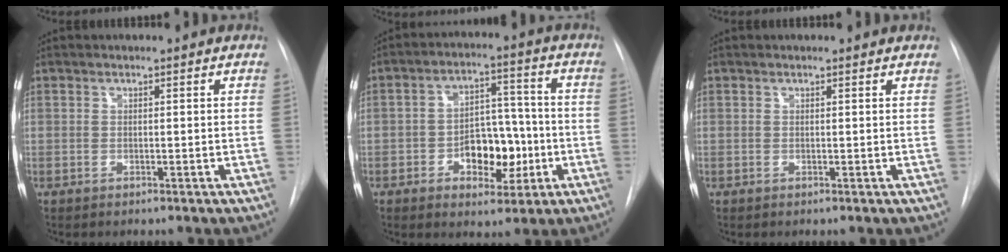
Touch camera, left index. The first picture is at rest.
{"total": 9.1, "force": [-2.6, 5.2, 7.0], "torque": [-0.102, 0.023, -0.034]}
{"total": 1.3, "force": [1.3, 0.3, 0.3], "torque": [-0.012, 0.012, 0.012]}